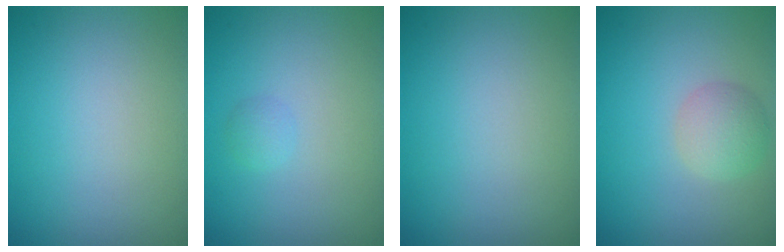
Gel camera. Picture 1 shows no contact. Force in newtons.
{"total": 0.8, "press": 0.8, "slide": 0.1}
{"total": 0.0}
{"total": 2.6, "press": 2.6, "slide": 0.1}